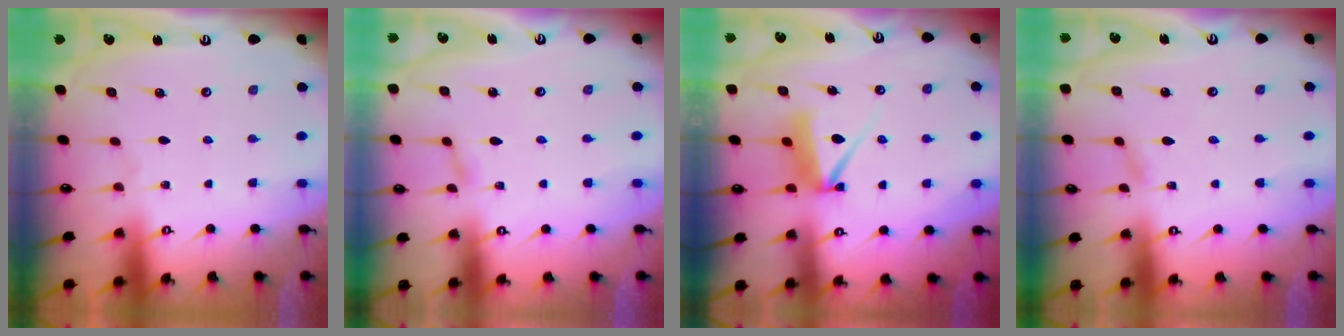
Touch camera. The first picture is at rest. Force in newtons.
{"total": 1.1, "press": 1.1, "slide": 0.1}
{"total": 7.0, "press": 7.0, "slide": 0.7}
{"total": 2.9, "press": 2.8, "slide": 0.3}